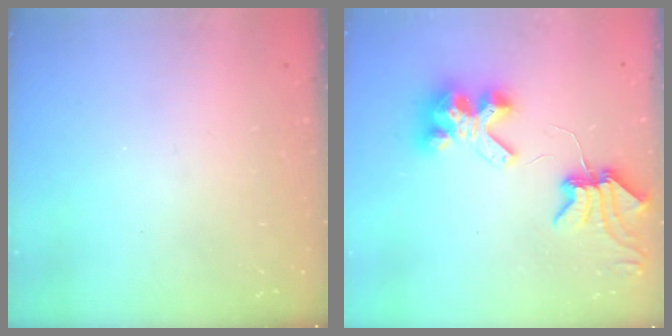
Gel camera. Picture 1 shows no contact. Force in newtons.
{"total": 8.0, "press": 8.0, "slide": 1.0}